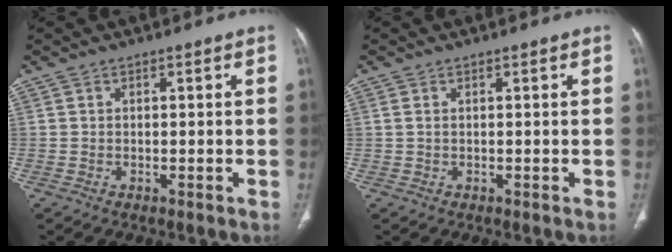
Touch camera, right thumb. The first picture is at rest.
{"total": 0.7, "force": [0.3, 0.3, 0.5], "torque": [-0.014, 0.007, 0.007]}